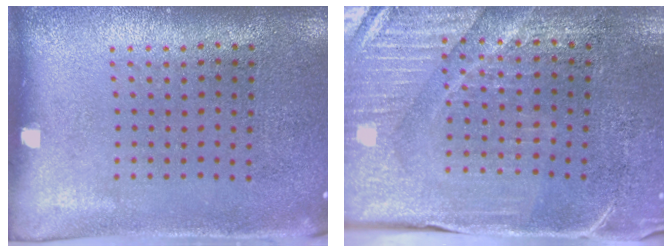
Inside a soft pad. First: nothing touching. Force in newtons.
{"total": 3.8, "press": 3.8, "slide": 0.5}